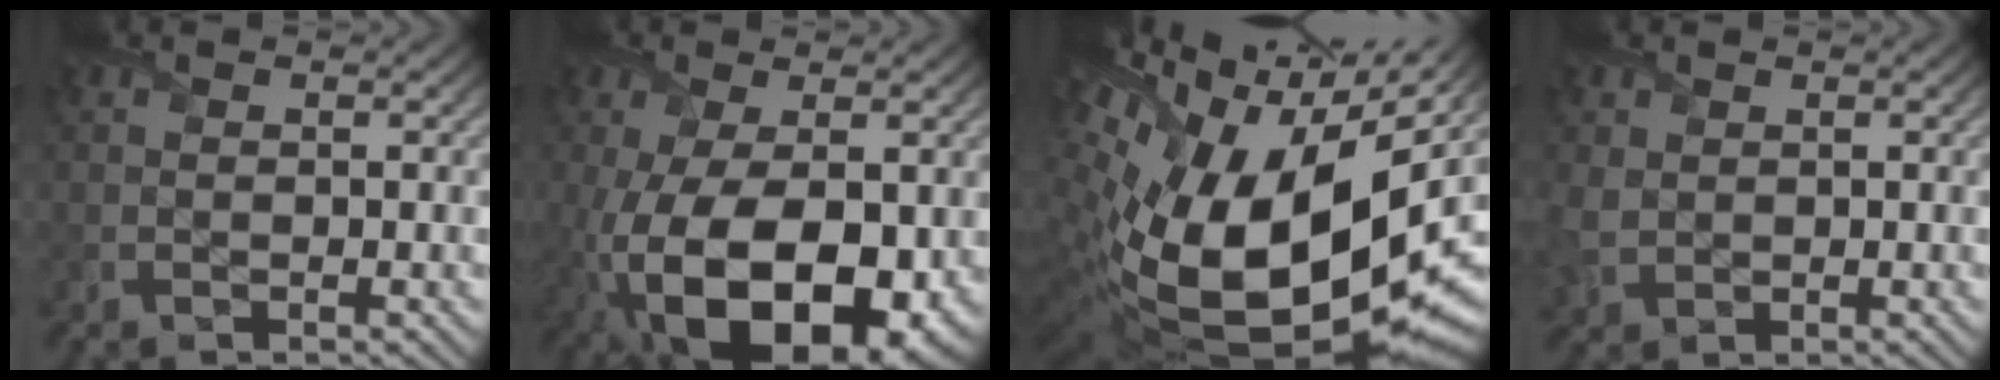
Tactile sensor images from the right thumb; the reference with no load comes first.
{"total": 16.5, "force": [-5.1, 8.7, 13.1], "torque": [-0.254, -0.049, -0.063]}
{"total": 22.5, "force": [0.1, 11.9, 19.1], "torque": [-0.367, -0.041, 0.017]}
{"total": 3.5, "force": [0.9, 2.8, 1.9], "torque": [-0.064, 0.000, 0.018]}